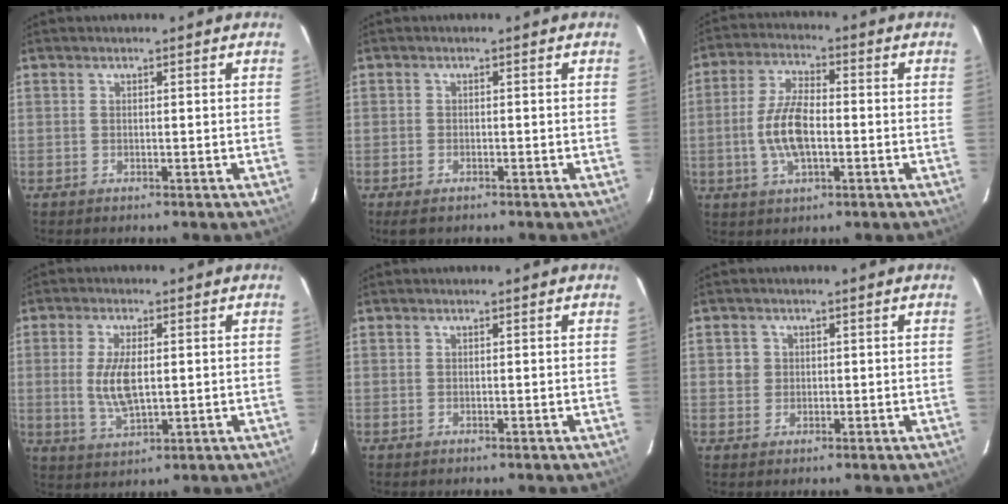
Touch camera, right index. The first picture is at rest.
{"total": 3.0, "force": [-2.2, 1.3, 1.6], "torque": [-0.038, -0.008, -0.039]}
{"total": 9.5, "force": [-1.7, 4.1, 8.3], "torque": [-0.172, 0.006, -0.031]}
{"total": 7.8, "force": [0.2, 3.5, 7.0], "torque": [-0.141, -0.005, 0.010]}
{"total": 0.0}
{"total": 2.2, "force": [0.1, 2.2, 0.3], "torque": [-0.002, 0.004, -0.002]}